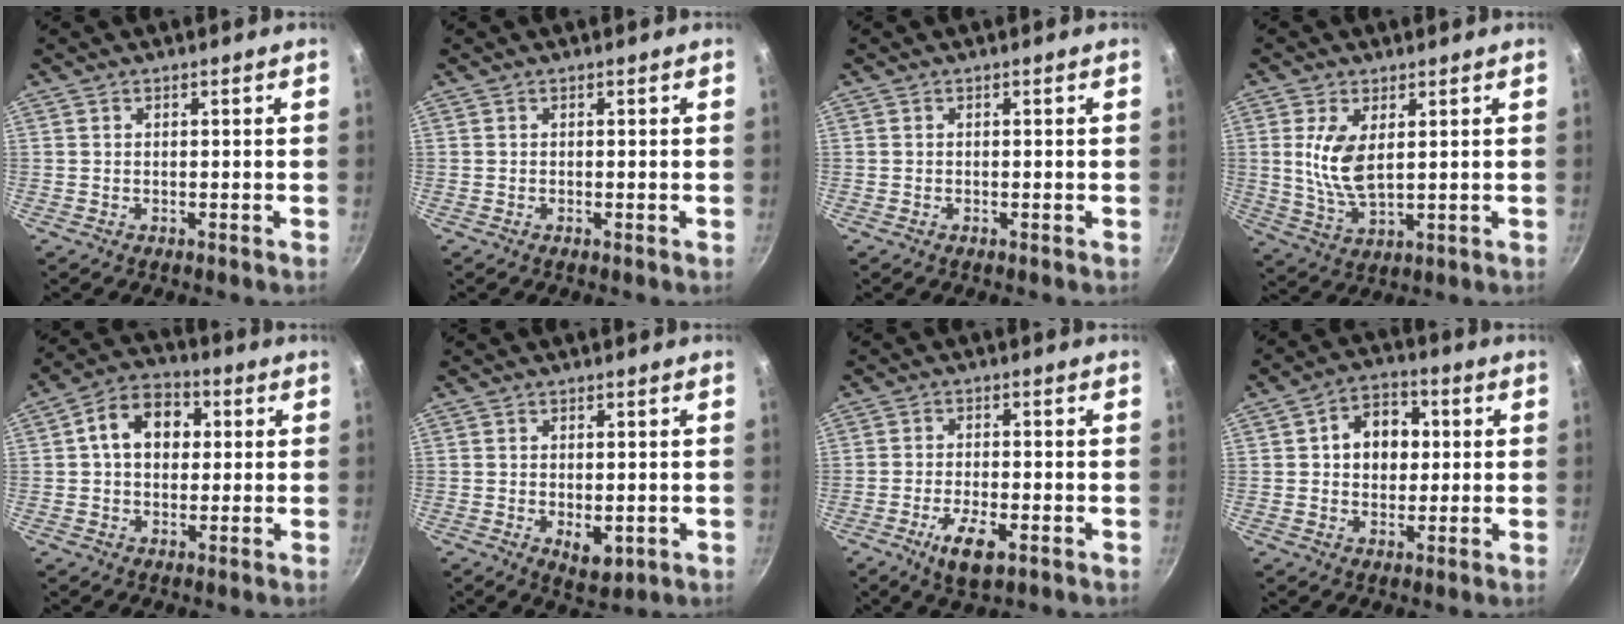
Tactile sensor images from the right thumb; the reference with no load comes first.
{"total": 0.0}
{"total": 0.0}
{"total": 8.3, "force": [1.9, 4.1, 7.0], "torque": [-0.137, -0.017, 0.043]}
{"total": 11.1, "force": [1.9, 8.1, 7.3], "torque": [-0.084, 0.021, 0.013]}
{"total": 5.4, "force": [-1.2, 3.0, 4.4], "torque": [-0.055, -0.010, -0.008]}
{"total": 7.3, "force": [-3.3, 2.6, 5.9], "torque": [-0.105, 0.006, -0.055]}
{"total": 9.7, "force": [1.4, 7.4, 6.0], "torque": [-0.053, 0.009, 0.012]}